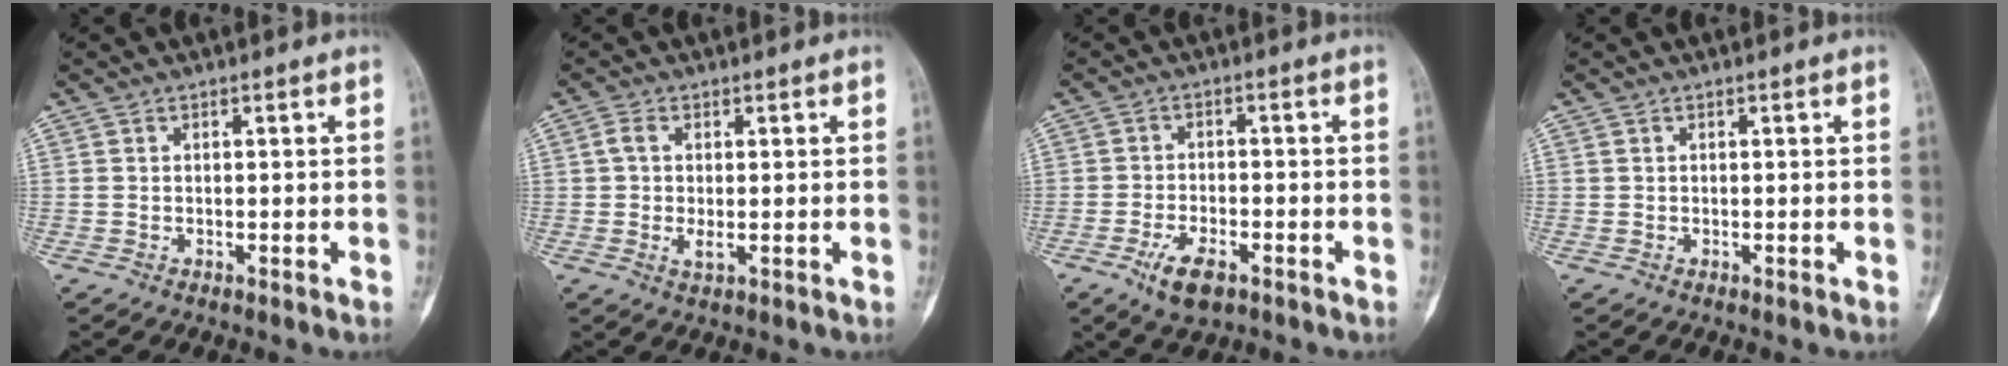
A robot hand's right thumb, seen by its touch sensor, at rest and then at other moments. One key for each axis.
{"total": 3.3, "fx": 0.1, "fy": 1.6, "fz": 2.9, "tx": -0.064, "ty": 0.000, "tz": 0.001}
{"total": 6.3, "fx": -3.4, "fy": 3.0, "fz": 4.4, "tx": -0.080, "ty": 0.010, "tz": -0.055}
{"total": 0.0}